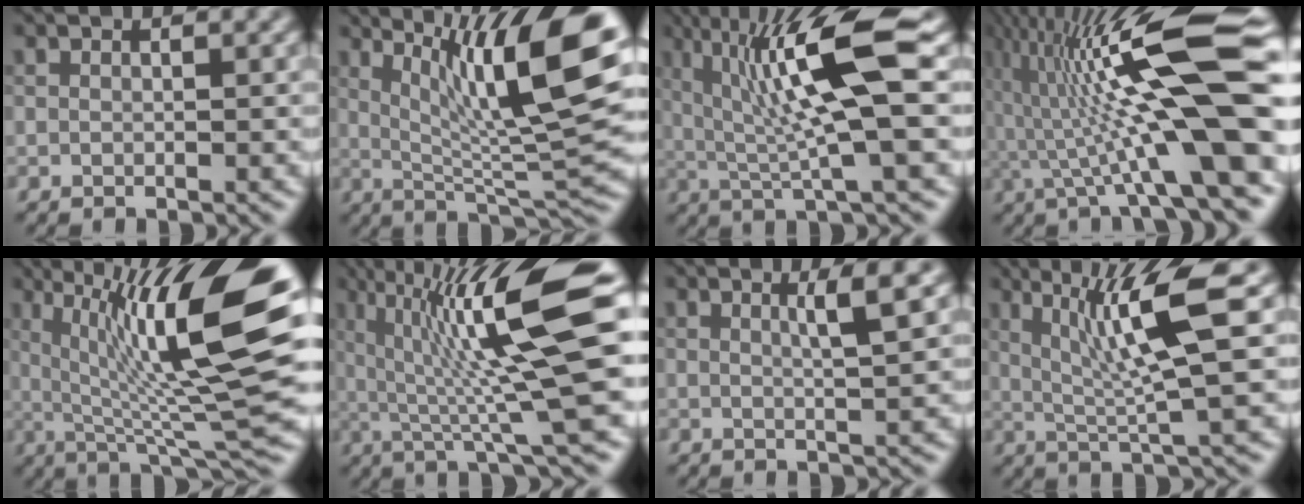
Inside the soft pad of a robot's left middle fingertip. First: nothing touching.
{"total": 12.4, "force": [4.3, 2.2, 11.4], "torque": [-0.172, 0.006, 0.076]}
{"total": 9.7, "force": [2.3, 1.6, 9.3], "torque": [-0.154, -0.004, 0.043]}
{"total": 14.5, "force": [-0.1, 2.2, 14.4], "torque": [-0.236, 0.031, -0.002]}
{"total": 13.5, "force": [3.4, 2.5, 12.9], "torque": [-0.198, 0.017, 0.061]}
{"total": 13.3, "force": [2.6, 1.6, 13.0], "torque": [-0.194, 0.012, 0.046]}
{"total": 2.7, "force": [1.0, 0.4, 2.5], "torque": [-0.033, 0.007, 0.013]}
{"total": 7.3, "force": [2.1, 0.8, 6.9], "torque": [-0.132, 0.004, 0.039]}